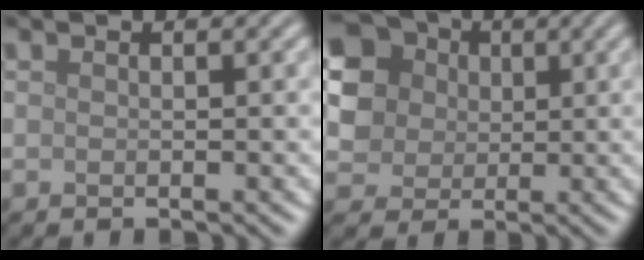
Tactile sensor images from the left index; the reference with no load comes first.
{"total": 10.9, "force": [4.0, 9.1, 4.4], "torque": [-0.125, 0.022, 0.070]}